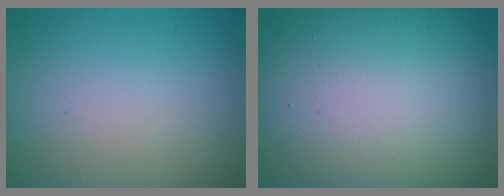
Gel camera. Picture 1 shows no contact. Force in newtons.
{"total": 18.0, "press": 17.9, "slide": 1.0}